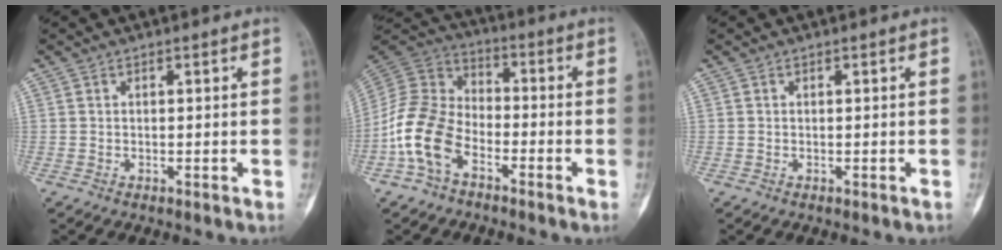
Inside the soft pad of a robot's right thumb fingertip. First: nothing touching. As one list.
[{"total": 12.7, "force": [-5.7, 8.4, 7.7], "torque": [-0.152, 0.047, -0.121]}, {"total": 0.0}]